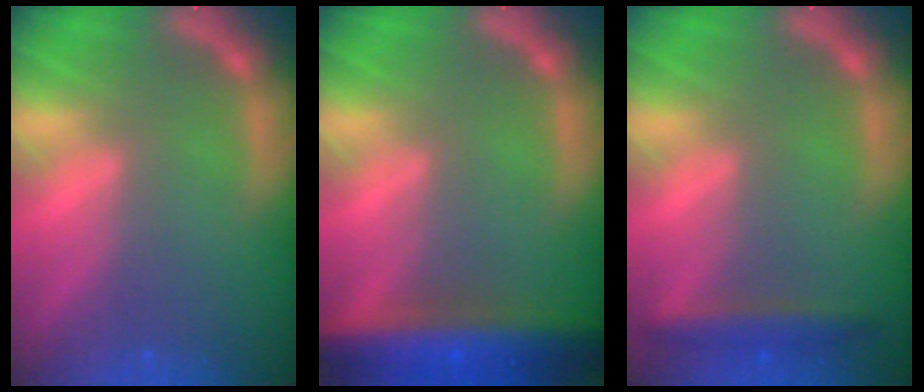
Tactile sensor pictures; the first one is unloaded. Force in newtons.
{"total": 10.0}
{"total": 2.9}